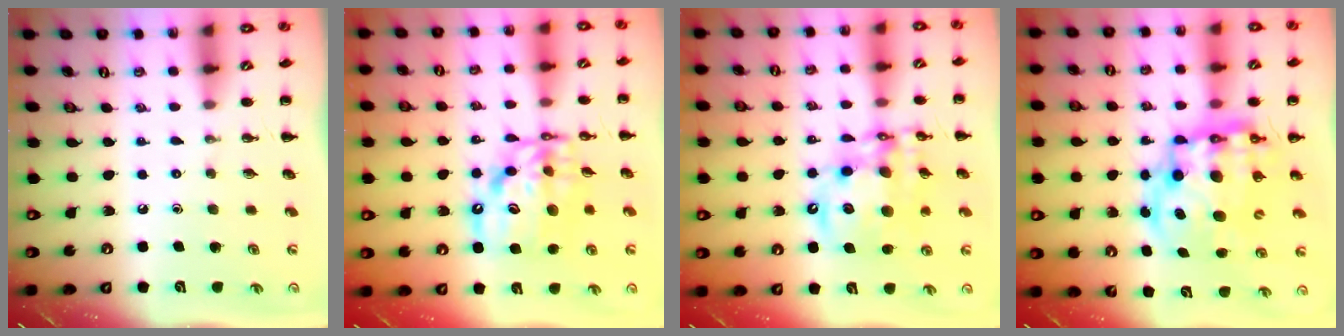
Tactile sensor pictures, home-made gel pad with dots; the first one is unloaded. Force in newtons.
{"total": 14.0, "press": 13.5, "slide": 3.9}
{"total": 16.0, "press": 15.5, "slide": 4.0}
{"total": 15.2, "press": 14.7, "slide": 3.9}